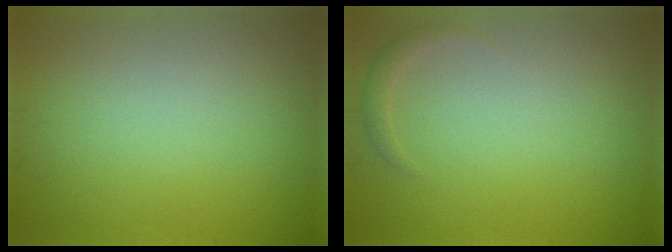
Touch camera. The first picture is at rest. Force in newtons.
{"total": 1.1, "press": 1.1, "slide": 0.2}